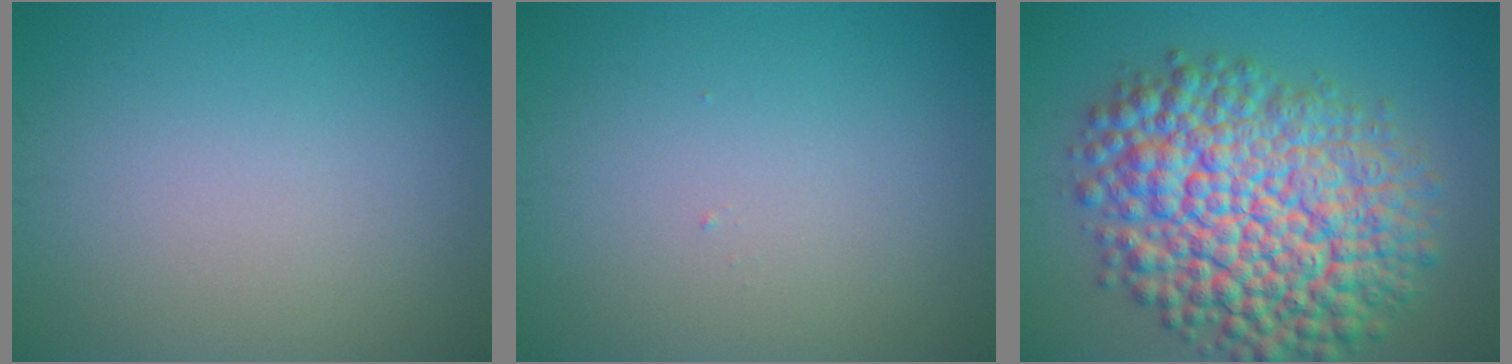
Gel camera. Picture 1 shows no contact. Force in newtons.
{"total": 0.0}
{"total": 13.8, "press": 13.7, "slide": 0.5}